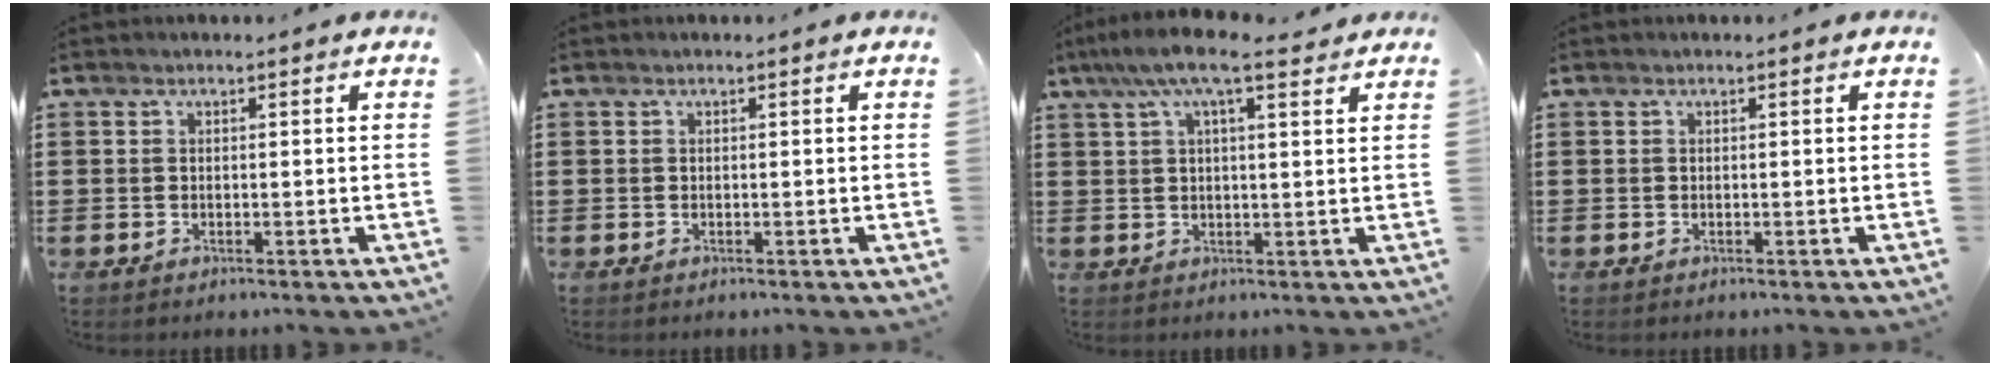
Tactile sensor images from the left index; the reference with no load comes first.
{"total": 0.0}
{"total": 7.6, "force": [5.4, 1.6, 5.0], "torque": [-0.114, -0.001, 0.096]}
{"total": 0.0}